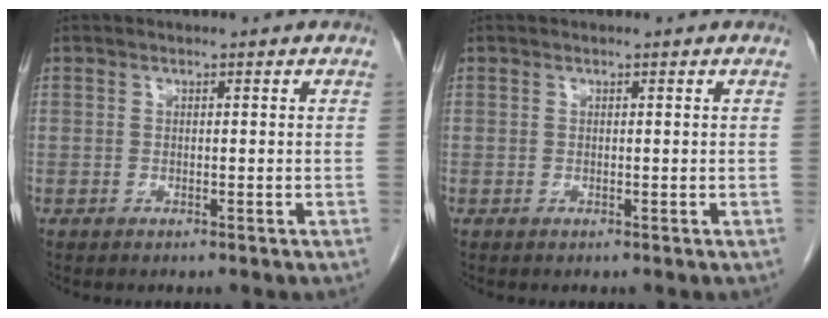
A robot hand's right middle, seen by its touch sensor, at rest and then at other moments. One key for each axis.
{"total": 0.0}